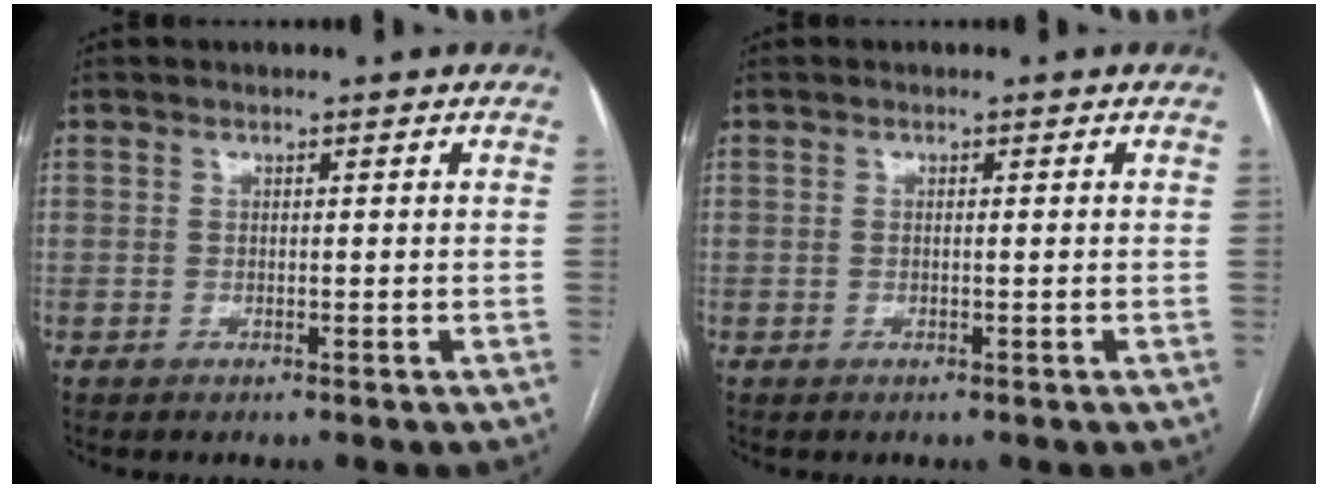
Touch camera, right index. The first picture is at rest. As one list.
[{"total": 0.7, "force": [0.0, 0.1, 0.7], "torque": [-0.015, -0.001, 0.001]}]